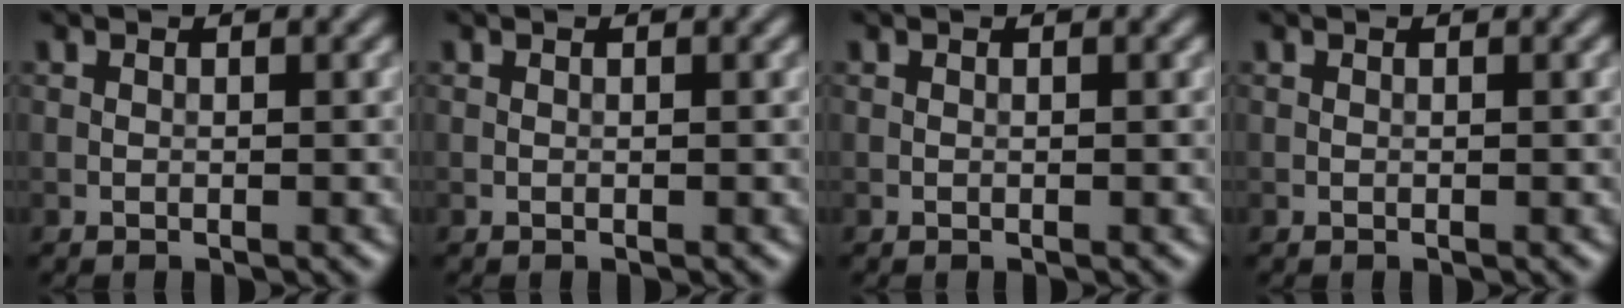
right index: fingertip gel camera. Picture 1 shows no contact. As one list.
[{"total": 0.0}, {"total": 0.0}, {"total": 0.0}]